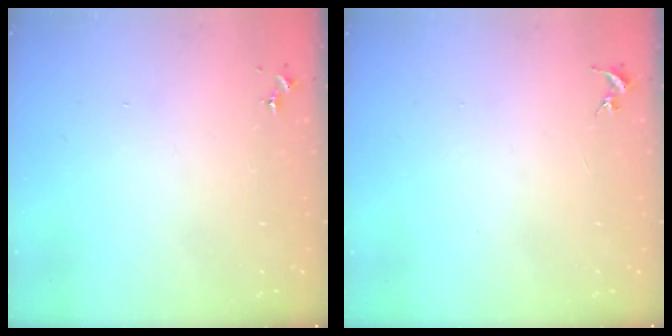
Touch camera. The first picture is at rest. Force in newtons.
{"total": 0.0}